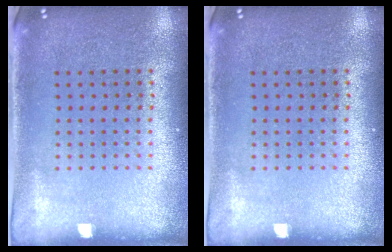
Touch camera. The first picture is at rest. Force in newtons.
{"total": 0.0}